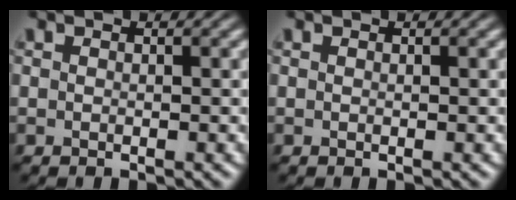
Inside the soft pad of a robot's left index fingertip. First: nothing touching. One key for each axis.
{"total": 0.0}